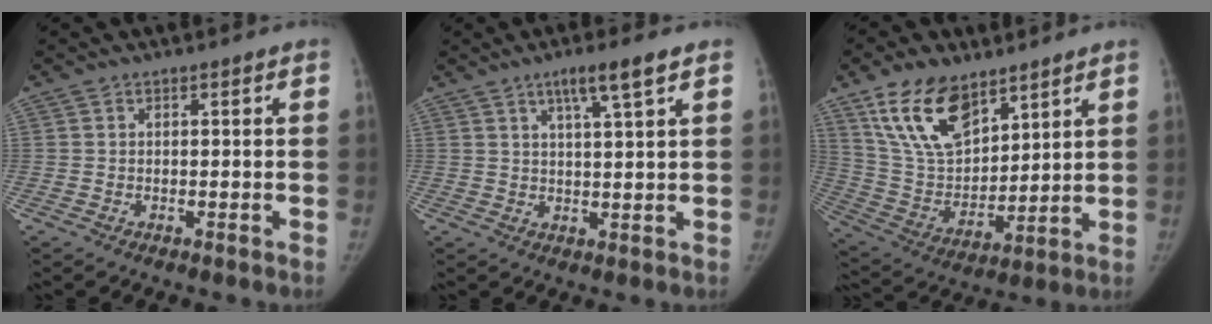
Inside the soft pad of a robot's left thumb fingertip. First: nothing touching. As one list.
[{"total": 6.0, "force": [3.5, 0.2, 4.9], "torque": [-0.087, -0.013, 0.062]}, {"total": 16.4, "force": [10.4, 8.4, 9.5], "torque": [-0.143, -0.047, 0.210]}]